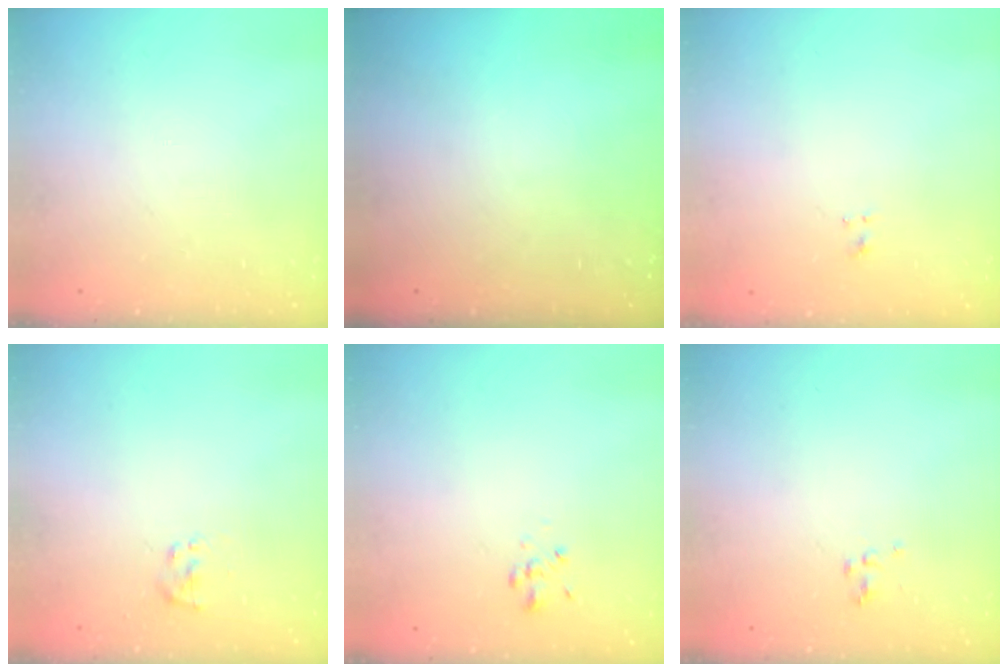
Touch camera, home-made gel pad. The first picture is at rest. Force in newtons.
{"total": 0.0}
{"total": 0.9, "press": 0.5, "slide": 0.7}
{"total": 1.8, "press": 1.7, "slide": 0.7}
{"total": 2.8, "press": 2.4, "slide": 1.4}
{"total": 2.5, "press": 2.2, "slide": 1.3}